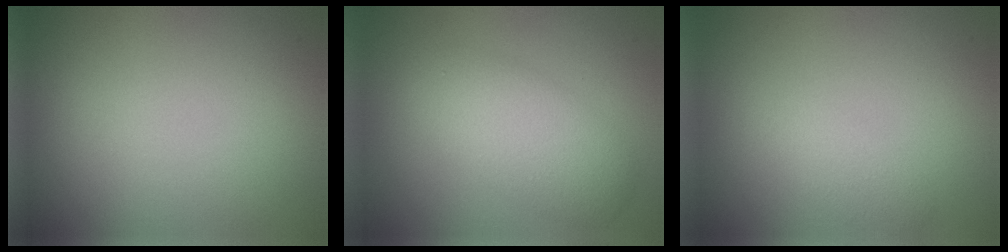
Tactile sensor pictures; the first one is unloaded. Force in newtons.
{"total": 4.5, "press": 4.5, "slide": 0.1}
{"total": 1.8, "press": 1.8, "slide": 0.2}